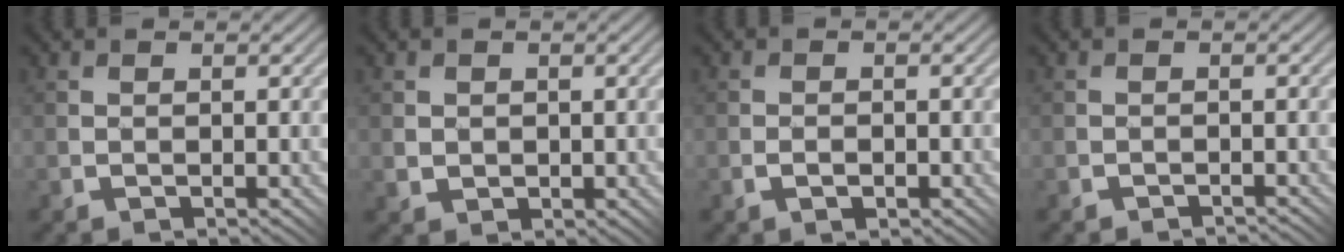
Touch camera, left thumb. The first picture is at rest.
{"total": 1.7, "force": [0.4, 1.6, 0.4], "torque": [-0.012, -0.005, 0.011]}
{"total": 1.5, "force": [-0.7, 0.8, 1.0], "torque": [-0.012, 0.003, -0.013]}
{"total": 1.1, "force": [-0.7, -0.5, -0.7], "torque": [0.014, 0.008, -0.019]}